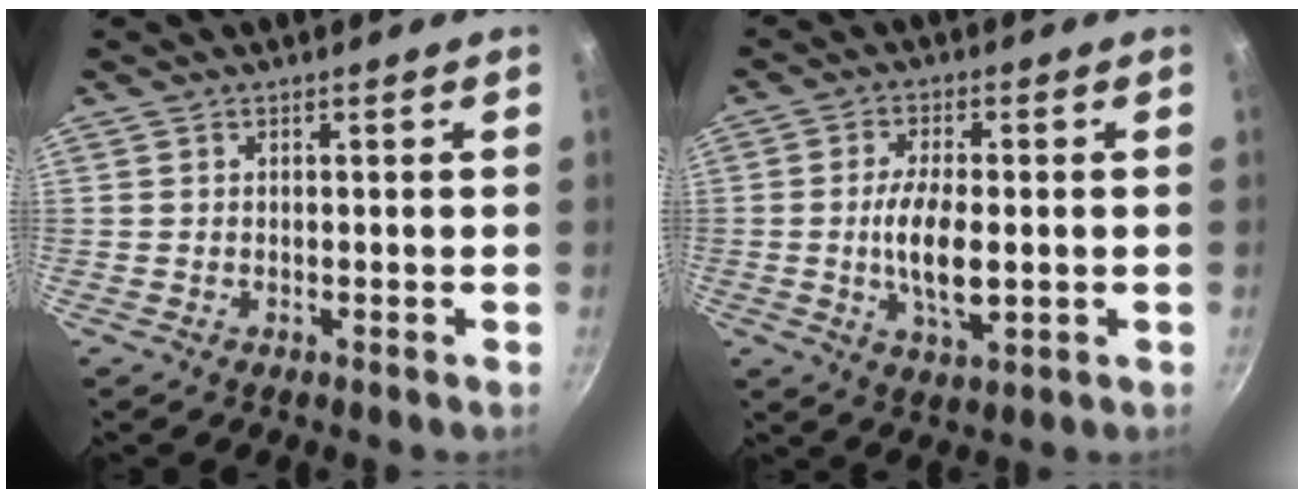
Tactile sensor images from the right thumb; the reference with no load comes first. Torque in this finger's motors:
{"motor_torque": [1.67, 1.05, 1.54, -0.77, 0.48]}